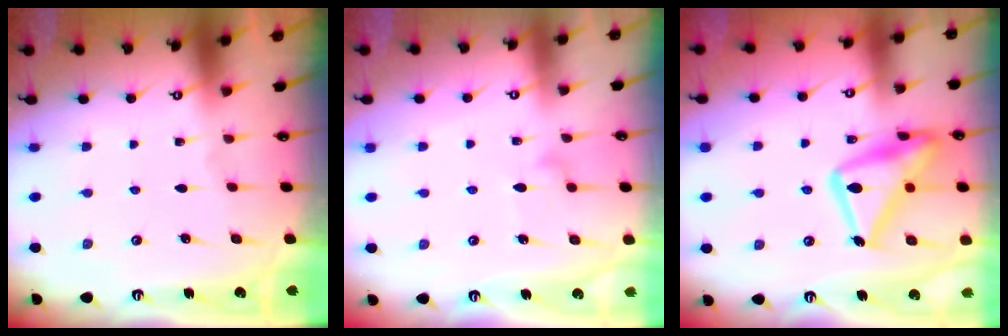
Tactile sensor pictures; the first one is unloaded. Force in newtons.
{"total": 8.5, "press": 8.4, "slide": 0.4}
{"total": 20.9, "press": 20.8, "slide": 1.5}